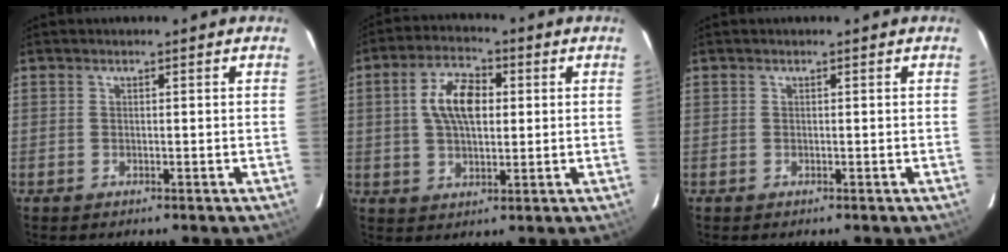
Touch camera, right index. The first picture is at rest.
{"total": 9.3, "force": [1.6, 5.0, 7.7], "torque": [-0.143, 0.017, 0.029]}
{"total": 0.0}